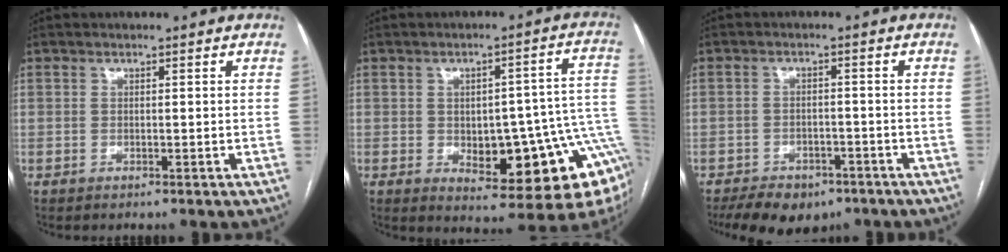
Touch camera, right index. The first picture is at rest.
{"total": 17.5, "force": [-3.9, 5.9, 16.0], "torque": [-0.115, 0.031, -0.029]}
{"total": 10.0, "force": [-7.2, 5.6, 4.1], "torque": [-0.068, 0.003, -0.101]}